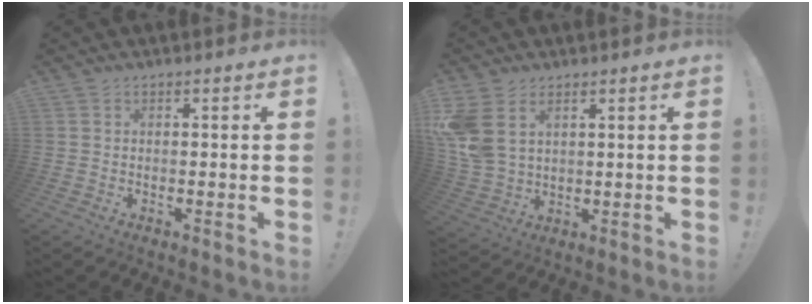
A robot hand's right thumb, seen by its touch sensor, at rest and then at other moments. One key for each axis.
{"total": 9.0, "fx": 4.5, "fy": 5.7, "fz": 5.4, "tx": -0.116, "ty": -0.016, "tz": 0.089}